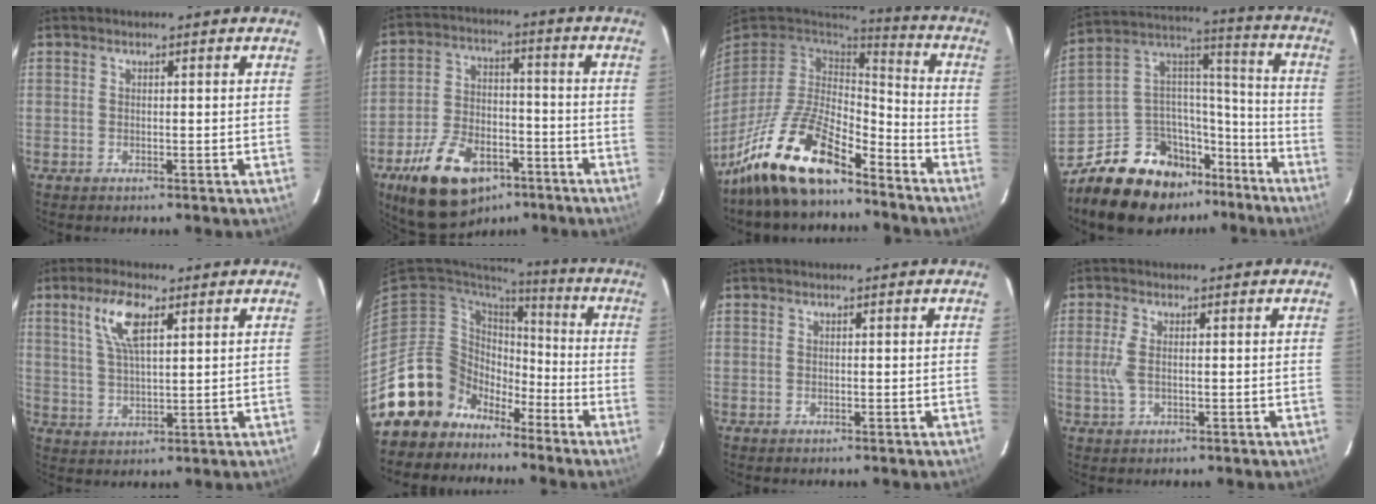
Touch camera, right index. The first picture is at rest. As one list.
[{"total": 18.1, "force": [-10.8, 10.1, 10.3], "torque": [-0.216, 0.001, -0.172]}, {"total": 18.0, "force": [-13.0, 5.9, 10.9], "torque": [-0.230, -0.018, -0.240]}, {"total": 18.7, "force": [-13.6, 10.3, 7.6], "torque": [-0.162, 0.064, -0.205]}, {"total": 7.7, "force": [3.6, 2.4, 6.3], "torque": [-0.126, 0.009, 0.071]}, {"total": 13.9, "force": [-9.2, 10.3, 1.1], "torque": [-0.052, 0.035, -0.157]}, {"total": 0.0}, {"total": 3.3, "force": [0.0, 1.3, 3.1], "torque": [-0.070, 0.000, 0.001]}]